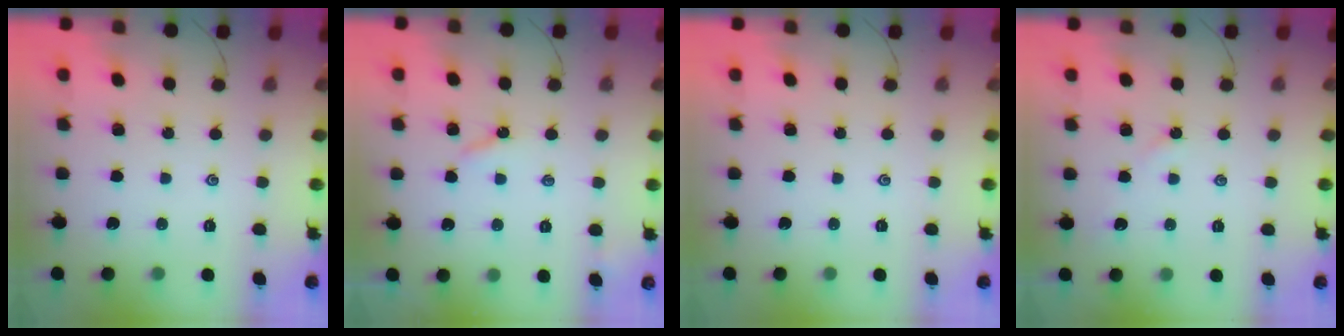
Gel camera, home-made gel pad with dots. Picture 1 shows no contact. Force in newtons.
{"total": 2.6, "press": 2.6, "slide": 0.3}
{"total": 0.0}
{"total": 4.2, "press": 4.2, "slide": 0.4}